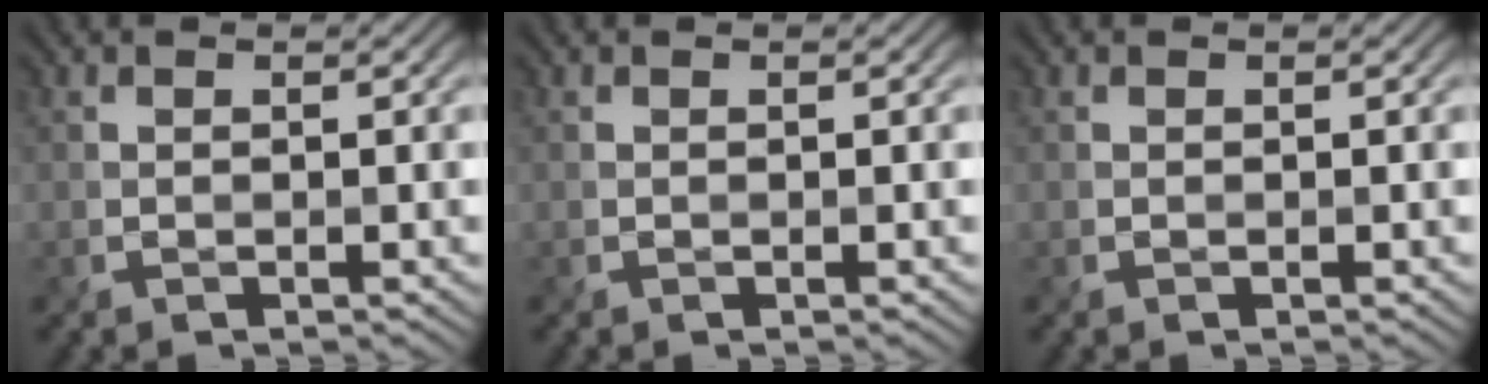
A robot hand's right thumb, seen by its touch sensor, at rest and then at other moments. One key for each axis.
{"total": 0.0}
{"total": 0.0}